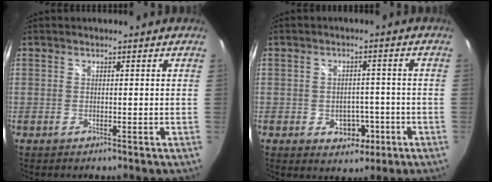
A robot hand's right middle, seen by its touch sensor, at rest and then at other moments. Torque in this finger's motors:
{"motor_torque": [0.17, 0.13, 0.03, 0.04]}